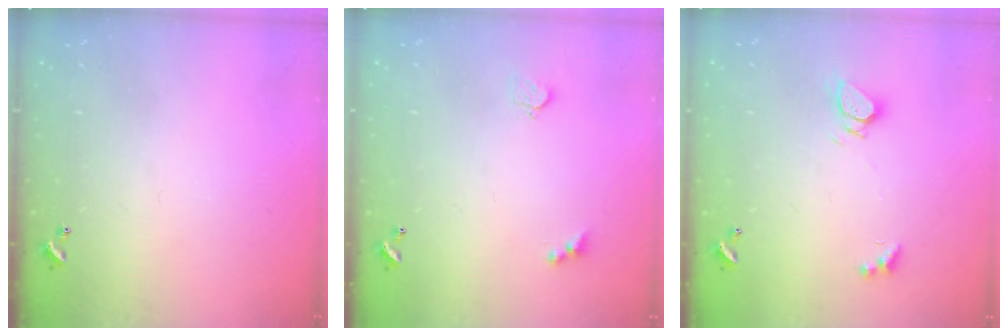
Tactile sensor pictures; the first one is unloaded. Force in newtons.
{"total": 3.4, "press": 3.3, "slide": 0.5}
{"total": 2.9, "press": 2.9, "slide": 0.2}